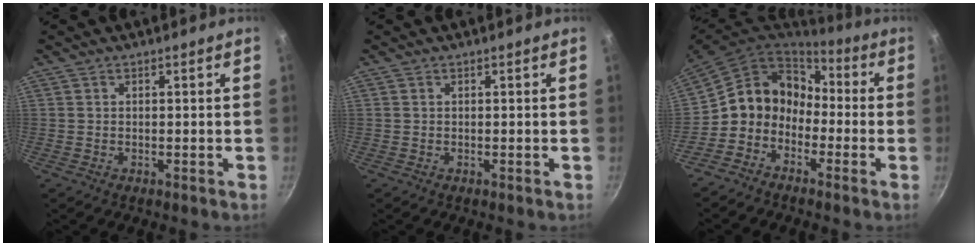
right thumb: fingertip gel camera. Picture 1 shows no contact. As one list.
[{"total": 0.0}, {"total": 12.2, "force": [-2.9, 10.5, 5.6], "torque": [-0.078, 0.065, -0.082]}]